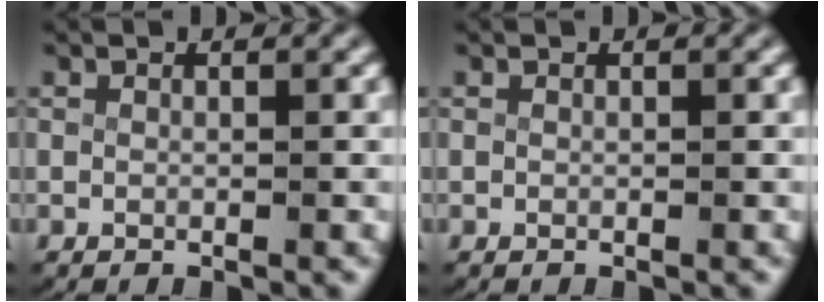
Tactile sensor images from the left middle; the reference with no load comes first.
{"total": 0.0}